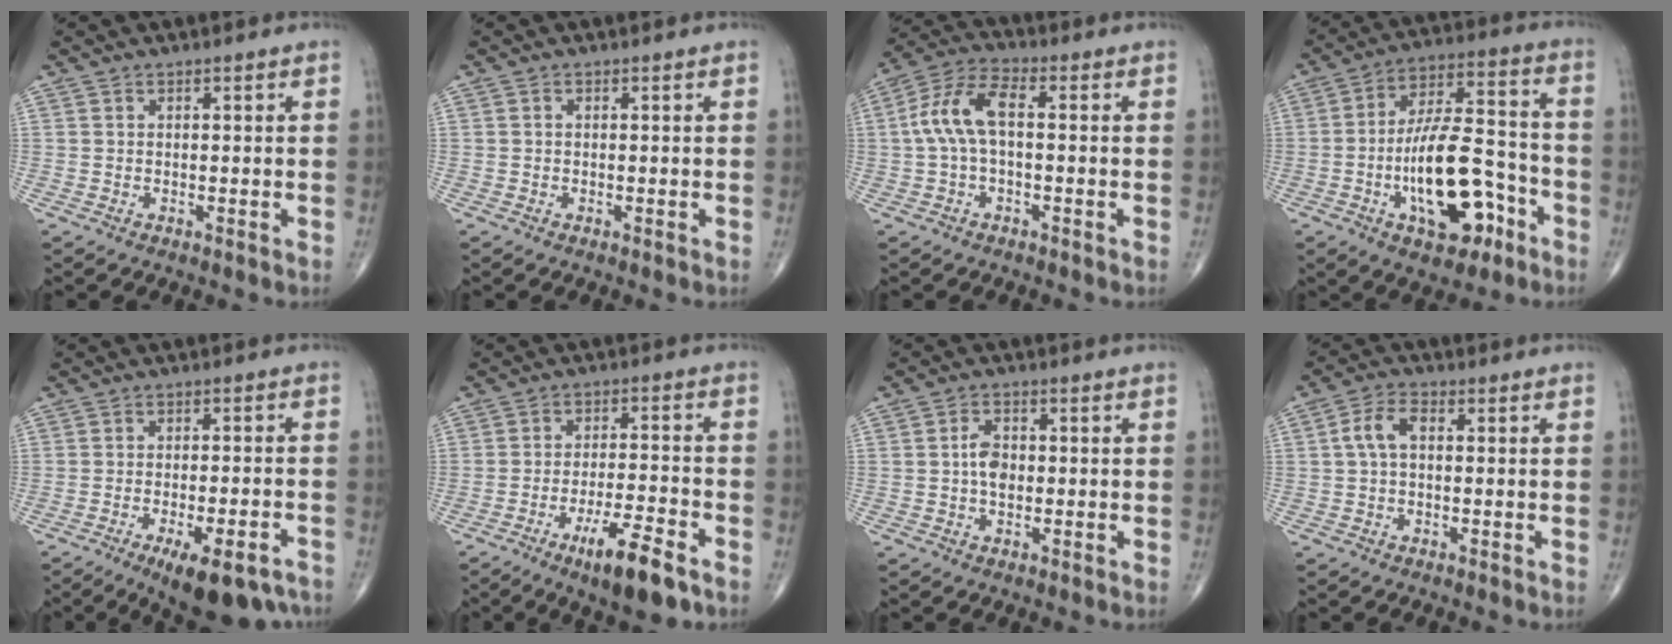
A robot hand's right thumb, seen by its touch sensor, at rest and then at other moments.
{"total": 0.0}
{"total": 9.1, "force": [0.2, 4.2, 8.1], "torque": [-0.180, 0.032, -0.001]}
{"total": 18.1, "force": [-6.5, 8.2, 14.8], "torque": [-0.228, 0.045, -0.100]}
{"total": 12.9, "force": [-8.7, 4.2, 8.5], "torque": [-0.090, 0.042, -0.120]}
{"total": 11.1, "force": [-6.5, 2.6, 8.7], "torque": [-0.144, 0.027, -0.099]}
{"total": 4.0, "force": [-0.2, 2.6, 3.1], "torque": [-0.051, 0.009, -0.009]}
{"total": 4.9, "force": [0.4, 2.8, 4.0], "torque": [-0.082, 0.016, 0.003]}